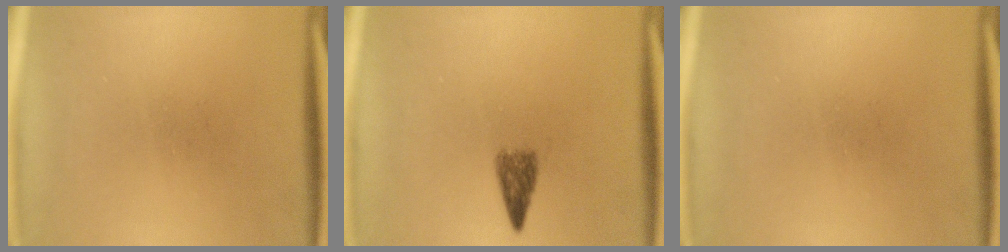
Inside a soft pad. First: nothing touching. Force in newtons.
{"total": 2.5}
{"total": 0.0}